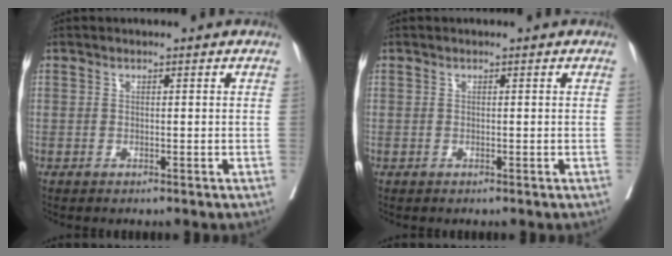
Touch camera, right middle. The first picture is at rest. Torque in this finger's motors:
{"motor_torque": [-0.02, 0.20, 0.00, 0.00]}